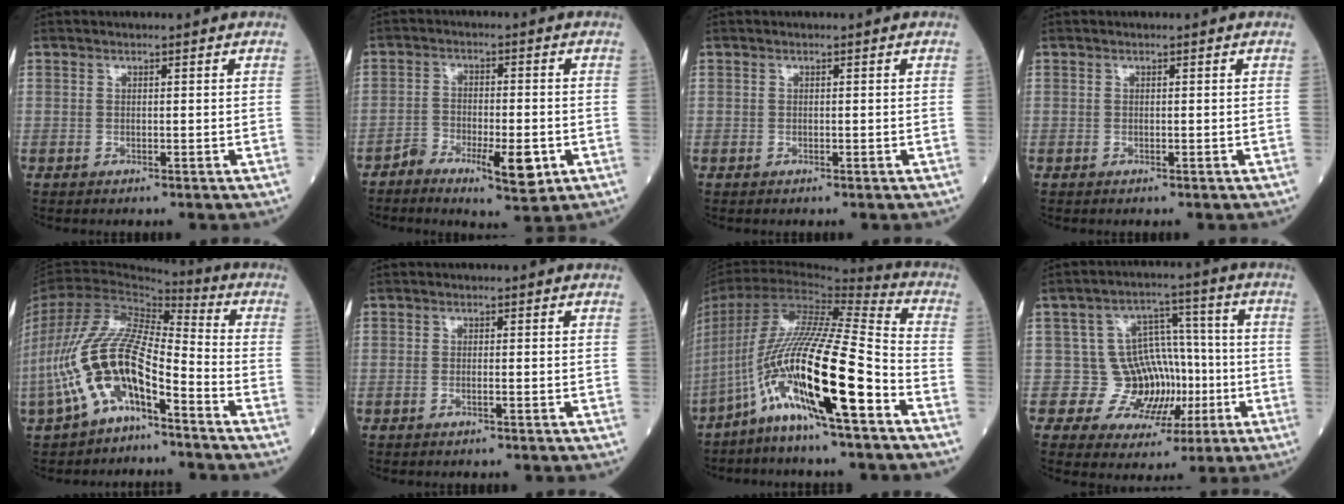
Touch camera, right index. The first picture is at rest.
{"total": 7.1, "force": [-3.3, 2.1, 5.9], "torque": [-0.096, -0.002, -0.050]}
{"total": 0.0}
{"total": 0.0}
{"total": 14.9, "force": [-6.8, 5.2, 12.2], "torque": [-0.260, 0.021, -0.123]}
{"total": 0.7, "force": [-0.3, 0.0, 0.6], "torque": [-0.016, -0.001, -0.004]}
{"total": 20.3, "force": [-8.8, 1.3, 18.2], "torque": [-0.377, -0.015, -0.164]}
{"total": 8.9, "force": [-1.5, 8.2, 3.0], "torque": [-0.024, 0.033, -0.015]}